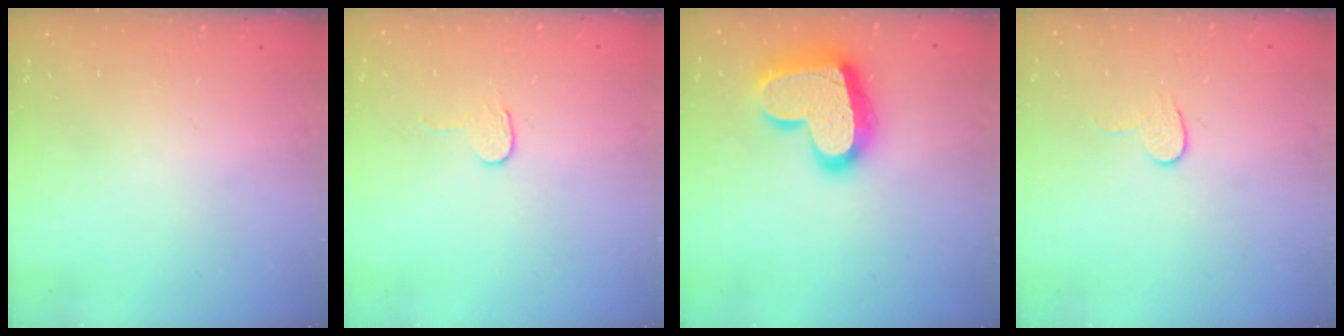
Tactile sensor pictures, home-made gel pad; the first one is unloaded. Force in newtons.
{"total": 2.7, "press": 2.7, "slide": 0.2}
{"total": 20.9, "press": 20.8, "slide": 1.8}
{"total": 6.2, "press": 6.2, "slide": 0.5}